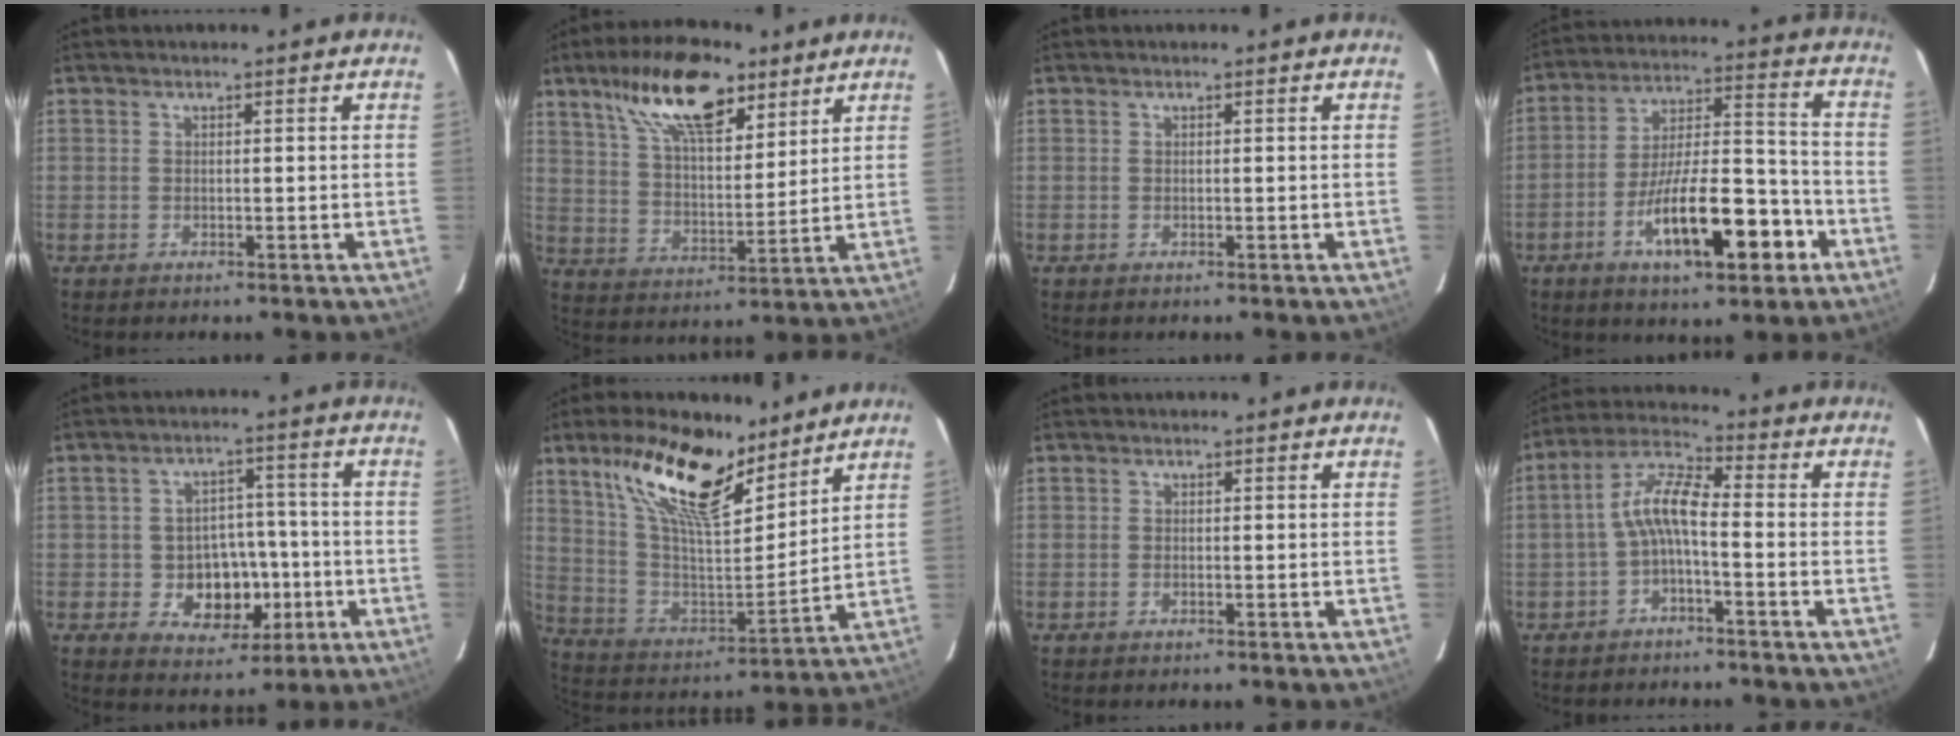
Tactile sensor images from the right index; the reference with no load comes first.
{"total": 17.0, "force": [10.5, 6.9, 11.4], "torque": [-0.203, 0.022, 0.187]}
{"total": 0.0}
{"total": 16.5, "force": [-7.6, 5.2, 13.7], "torque": [-0.233, 0.007, -0.117]}
{"total": 9.5, "force": [-2.6, 7.7, 4.9], "torque": [-0.093, 0.016, -0.022]}
{"total": 20.1, "force": [13.2, 7.3, 13.2], "torque": [-0.253, 0.006, 0.248]}
{"total": 0.0}
{"total": 6.6, "force": [-2.0, 1.3, 6.2], "torque": [-0.143, 0.020, -0.040]}